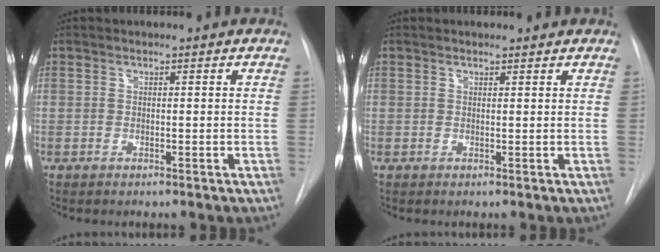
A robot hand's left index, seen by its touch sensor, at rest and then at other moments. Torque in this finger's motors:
{"motor_torque": [0.46, -0.49, -0.03, 0.00]}